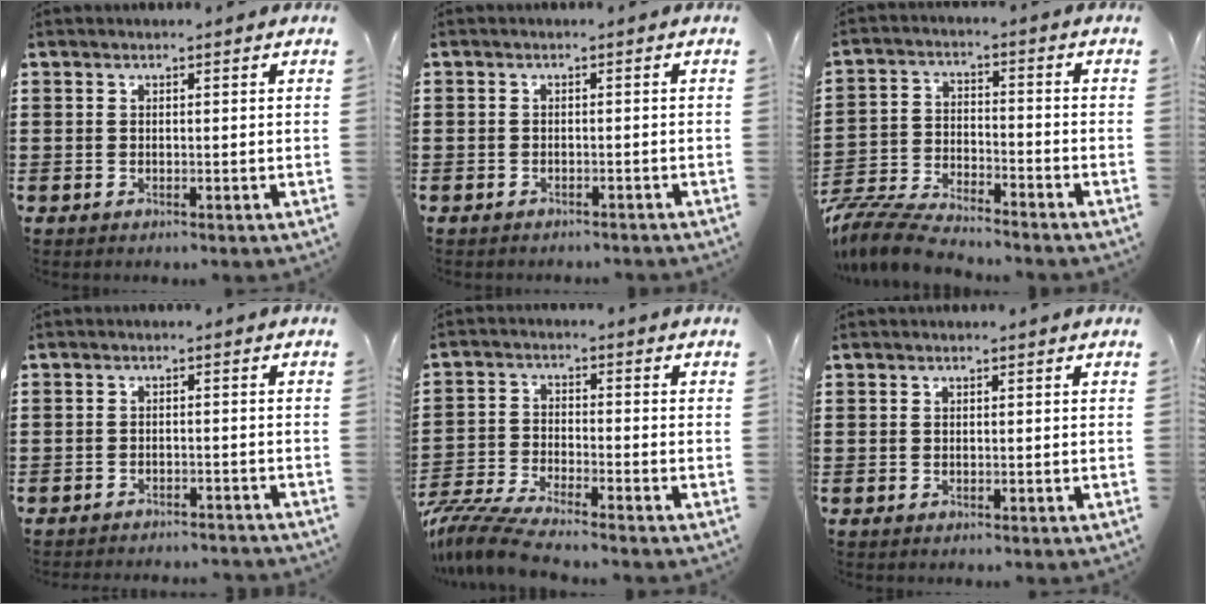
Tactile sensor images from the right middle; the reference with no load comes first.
{"total": 1.2, "force": [-1.1, 0.4, -0.2], "torque": [0.001, 0.004, -0.026]}
{"total": 8.0, "force": [-7.7, 0.9, 1.8], "torque": [-0.044, 0.011, -0.154]}
{"total": 2.4, "force": [-2.4, 0.1, -0.3], "torque": [-0.001, 0.002, -0.053]}
{"total": 6.0, "force": [-5.6, 0.1, 2.2], "torque": [-0.060, -0.012, -0.115]}
{"total": 0.0}